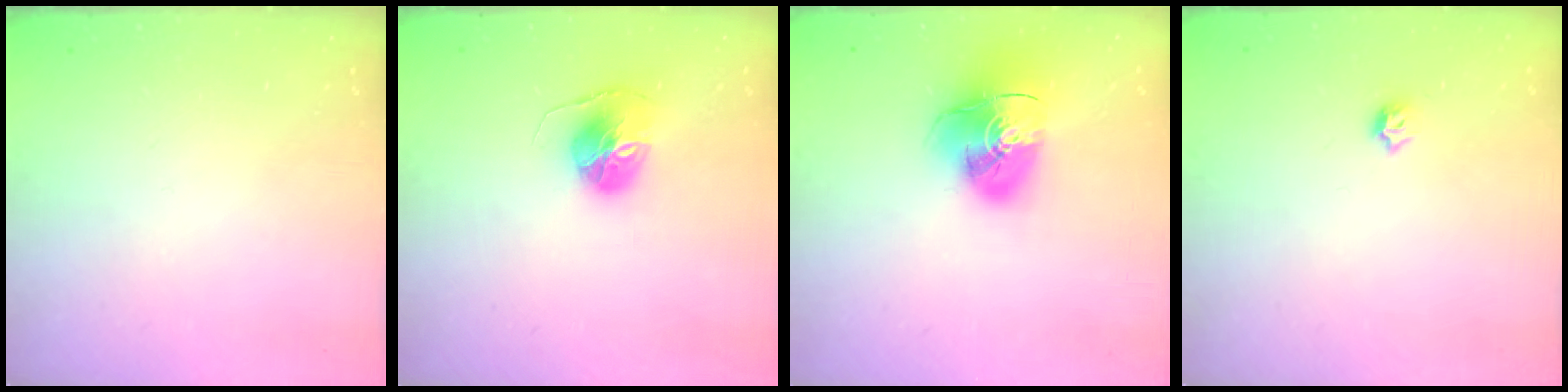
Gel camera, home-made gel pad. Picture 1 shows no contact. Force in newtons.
{"total": 10.1, "press": 10.1, "slide": 0.2}
{"total": 16.0, "press": 15.8, "slide": 2.1}
{"total": 3.7, "press": 3.6, "slide": 0.6}